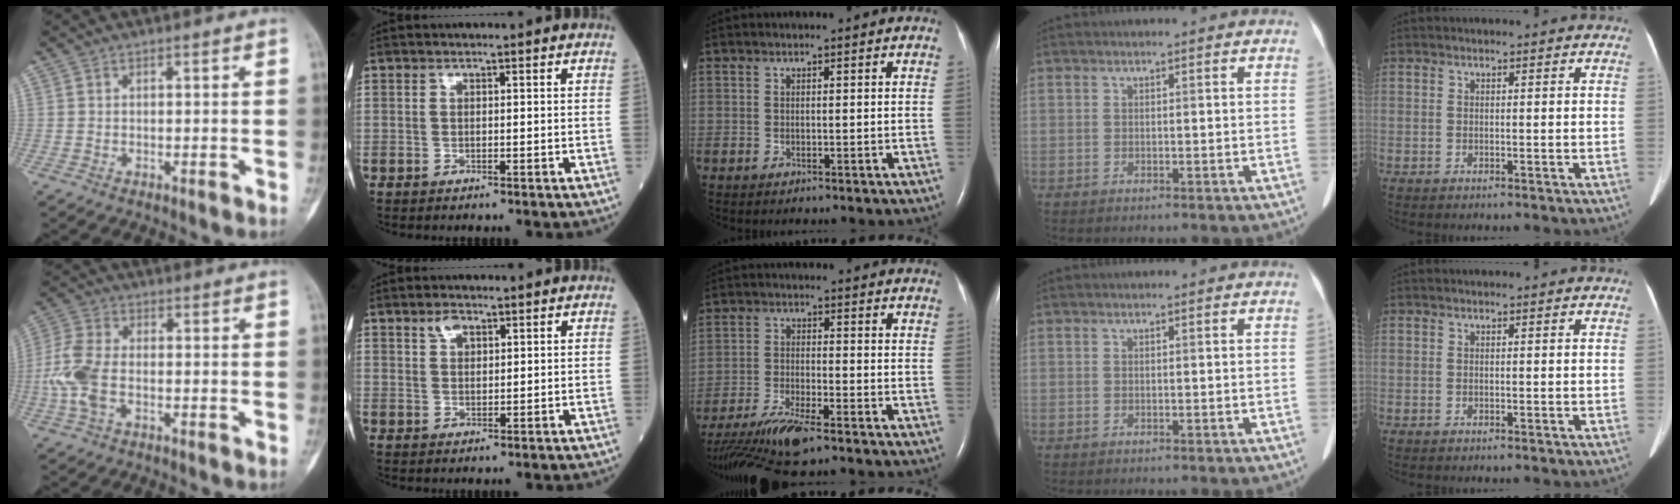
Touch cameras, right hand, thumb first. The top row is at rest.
{"thumb": {"total": 8.3, "force": [-1.7, 4.7, 6.7], "torque": [-0.167, 0.014, -0.038]}, "index": {"total": 2.3, "force": [1.6, 1.1, 1.2], "torque": [-0.025, 0.004, 0.034]}, "middle": {"total": 11.7, "force": [-9.5, 1.0, 6.8], "torque": [-0.129, -0.025, -0.163]}}